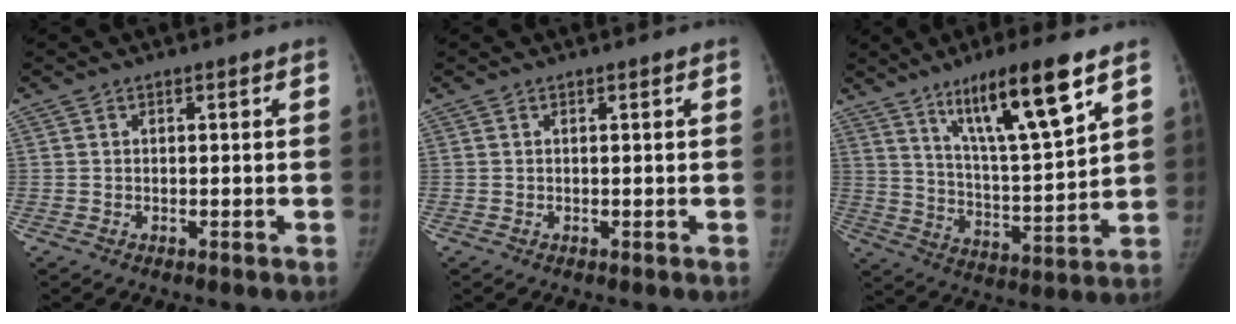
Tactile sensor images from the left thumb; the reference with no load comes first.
{"total": 0.0}
{"total": 17.2, "force": [10.0, 2.7, 13.7], "torque": [-0.220, -0.052, 0.179]}